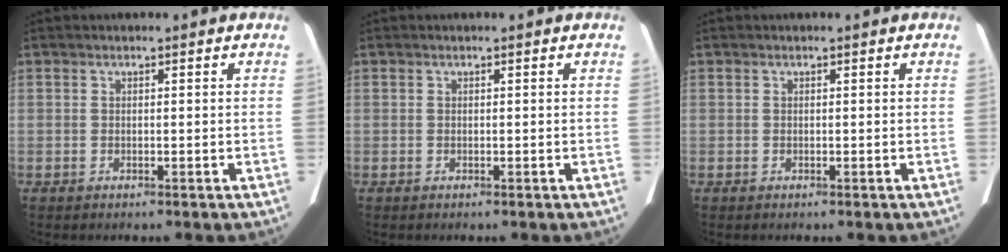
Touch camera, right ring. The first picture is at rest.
{"total": 0.0}
{"total": 0.0}